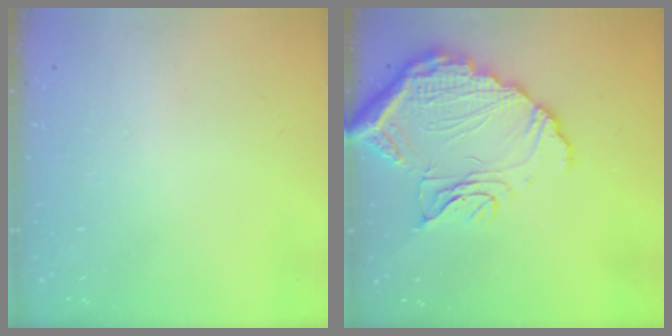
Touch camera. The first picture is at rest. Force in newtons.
{"total": 15.5, "press": 15.4, "slide": 1.2}